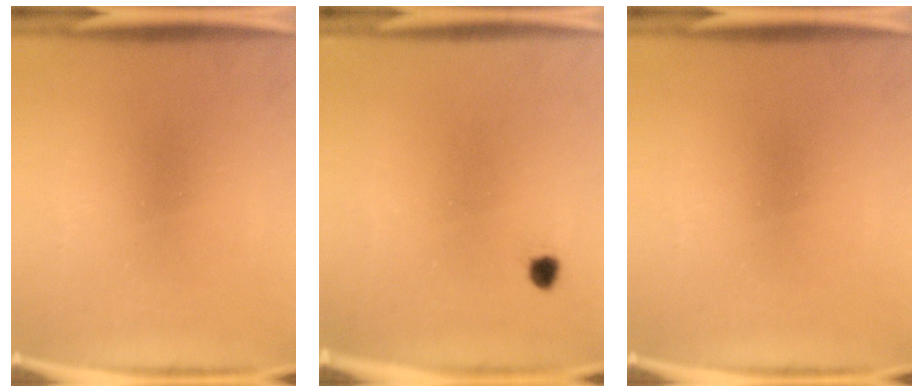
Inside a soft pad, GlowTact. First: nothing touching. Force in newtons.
{"total": 1.3}
{"total": 0.0}